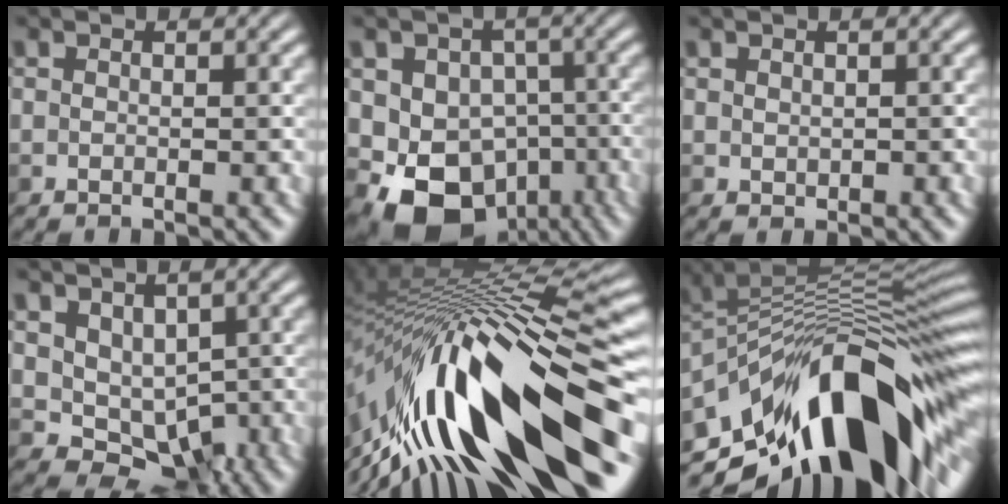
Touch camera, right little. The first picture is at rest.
{"total": 8.3, "force": [-3.4, 6.7, 3.6], "torque": [-0.040, -0.003, -0.068]}
{"total": 0.5, "force": [0.4, 0.4, -0.1], "torque": [-0.001, -0.001, 0.011]}
{"total": 3.5, "force": [0.1, 2.9, 1.9], "torque": [-0.030, -0.006, 0.007]}
{"total": 15.4, "force": [-5.7, 3.9, 13.7], "torque": [-0.253, 0.035, -0.103]}
{"total": 14.3, "force": [-7.9, 5.4, 10.6], "torque": [-0.159, 0.030, -0.138]}